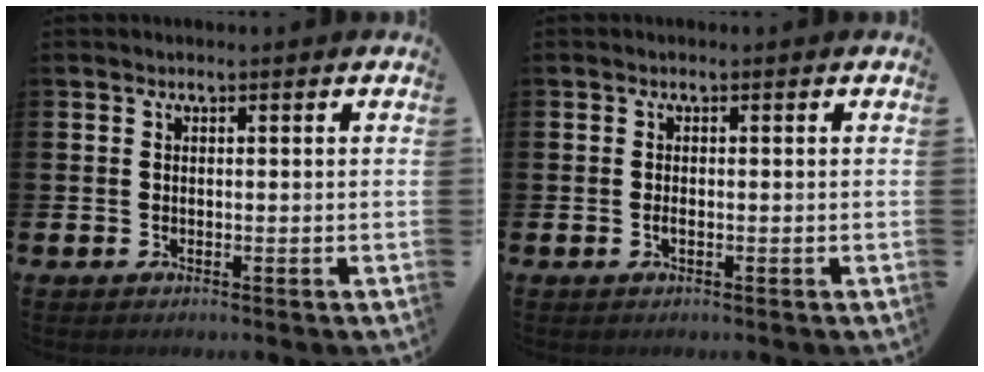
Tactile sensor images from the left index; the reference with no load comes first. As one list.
[{"total": 0.6, "force": [-0.2, 0.2, 0.5], "torque": [-0.018, 0.002, -0.002]}]